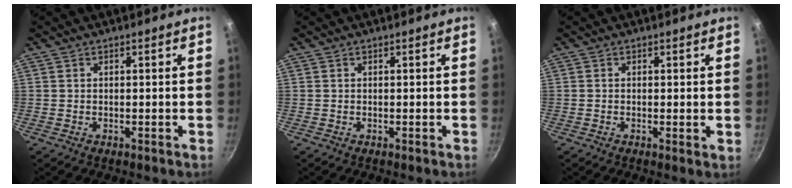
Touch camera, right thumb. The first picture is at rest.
{"total": 0.0}
{"total": 0.9, "force": [0.1, 0.2, 0.9], "torque": [-0.013, -0.004, -0.003]}